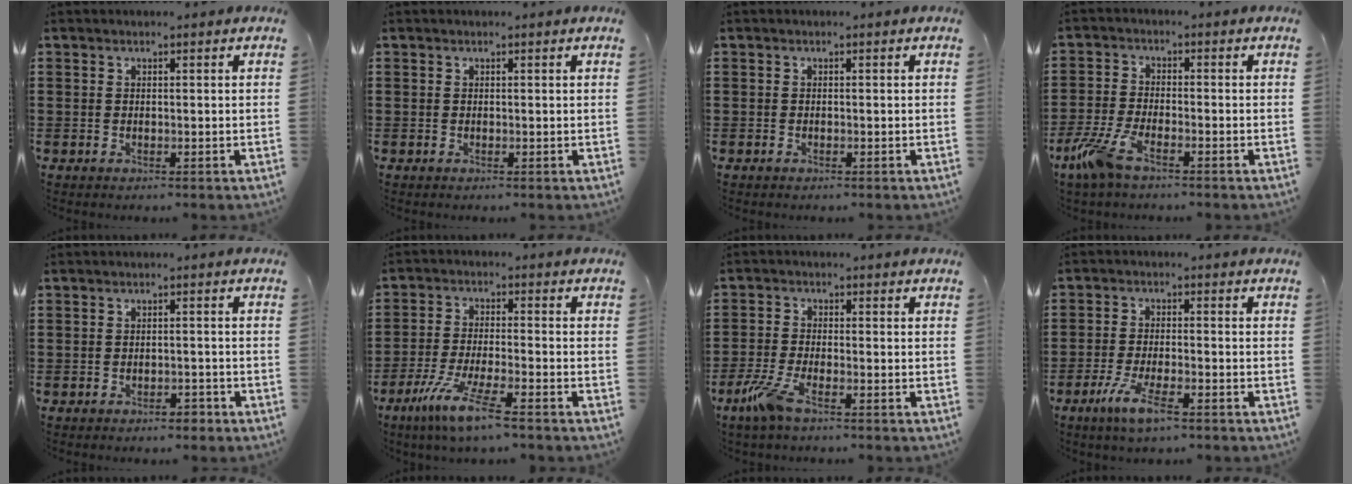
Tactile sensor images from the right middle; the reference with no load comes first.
{"total": 0.0}
{"total": 0.0}
{"total": 6.0, "force": [-3.8, 1.5, 4.5], "torque": [-0.120, -0.016, -0.078]}
{"total": 1.8, "force": [-1.7, 0.5, 0.2], "torque": [-0.010, -0.002, -0.037]}
{"total": 7.7, "force": [-5.4, 0.2, 5.4], "torque": [-0.117, -0.016, -0.104]}
{"total": 5.1, "force": [-2.9, 1.0, 4.0], "torque": [-0.099, -0.015, -0.058]}
{"total": 5.6, "force": [-3.3, 1.0, 4.4], "torque": [-0.096, -0.011, -0.063]}